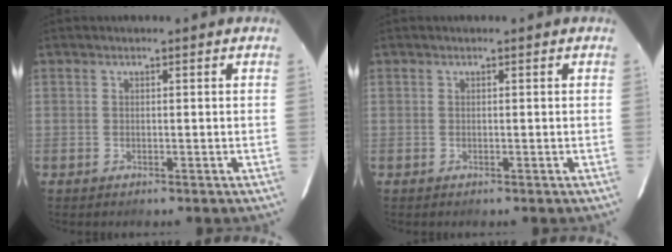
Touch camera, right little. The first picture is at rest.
{"total": 0.0}